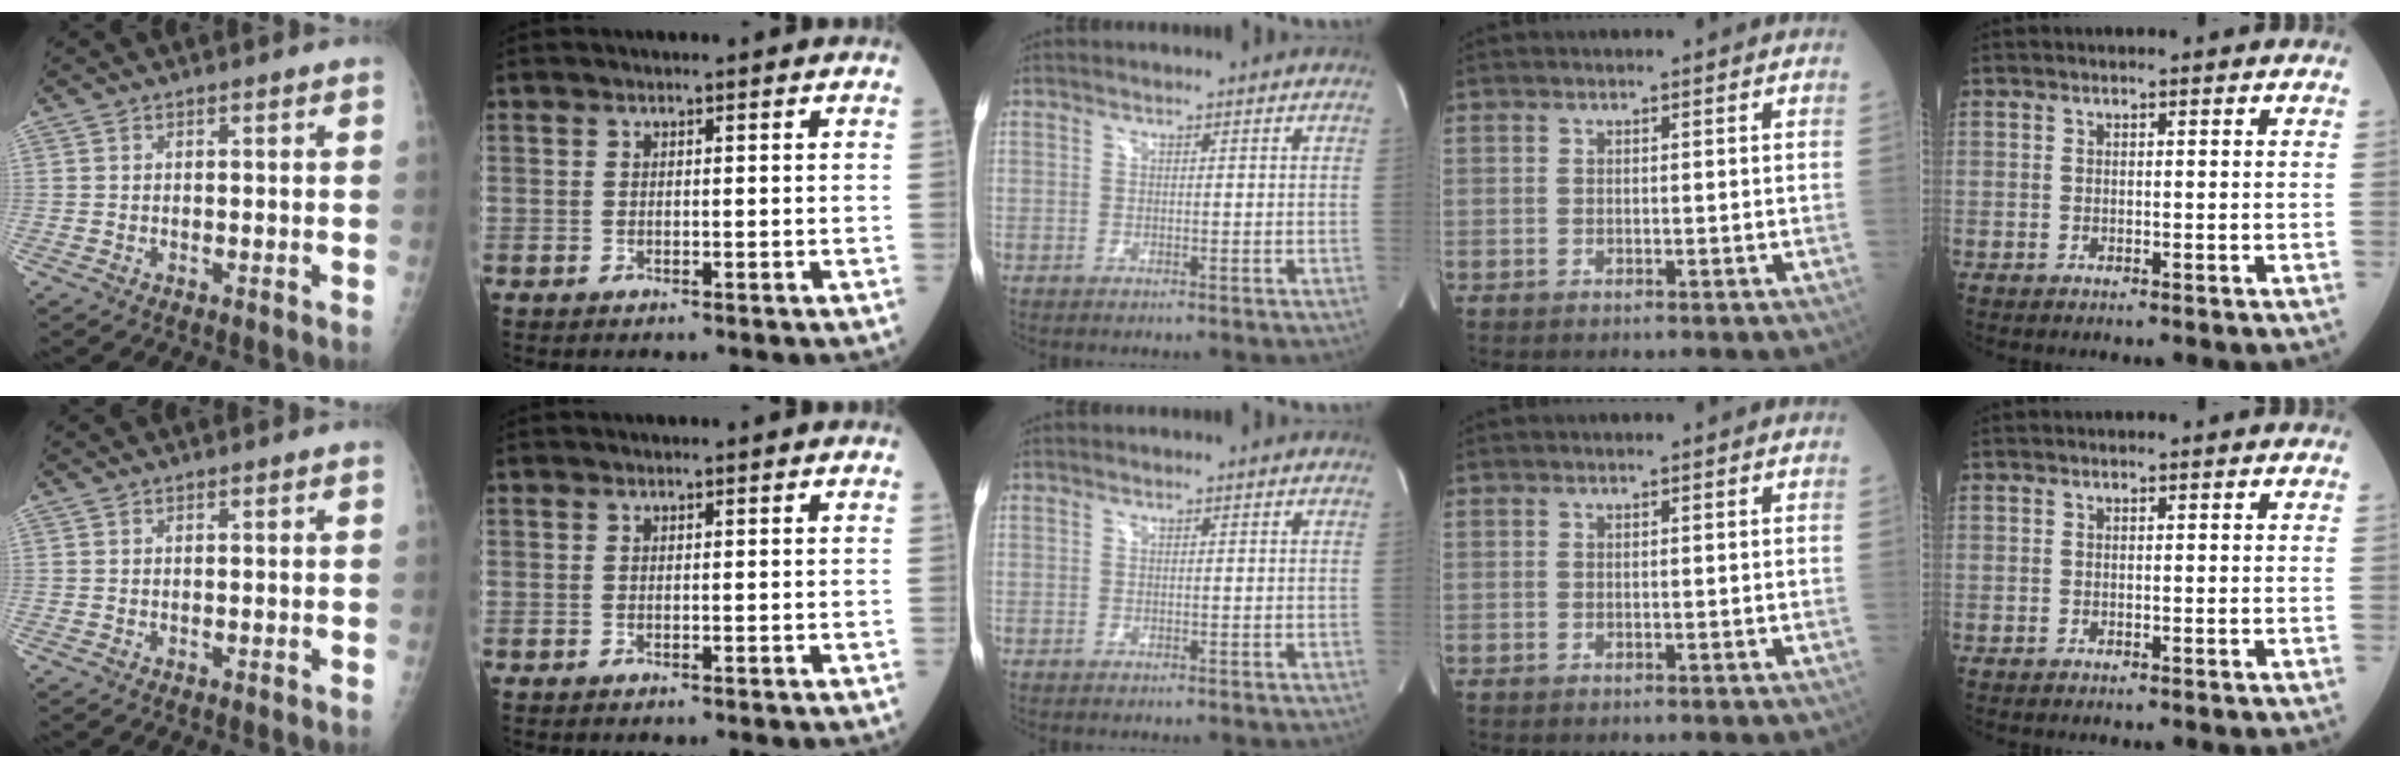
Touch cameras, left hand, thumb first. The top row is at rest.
{}